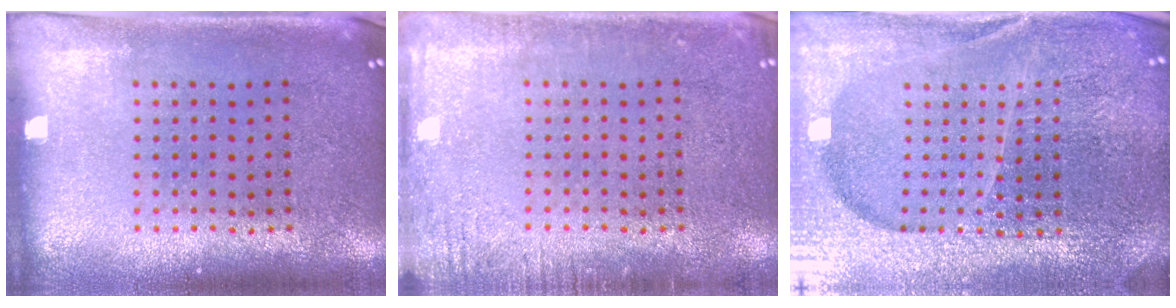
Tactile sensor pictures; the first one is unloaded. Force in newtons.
{"total": 2.0, "press": 1.9, "slide": 0.2}
{"total": 5.6, "press": 5.0, "slide": 2.5}